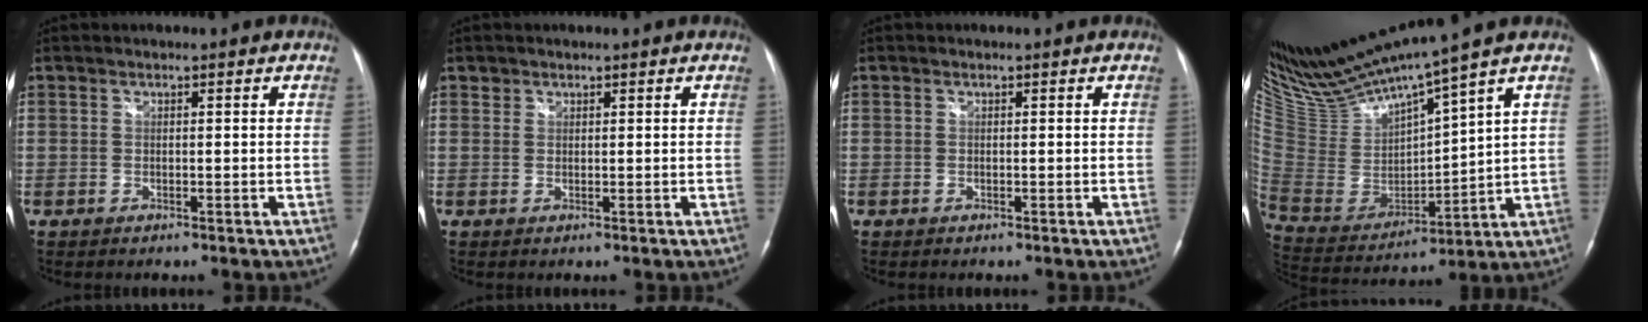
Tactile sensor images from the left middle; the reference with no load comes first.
{"total": 0.8, "force": [0.6, 0.6, -0.1], "torque": [0.007, 0.002, 0.007]}
{"total": 0.0}
{"total": 17.6, "force": [15.2, -0.5, 8.7], "torque": [-0.168, -0.022, 0.304]}